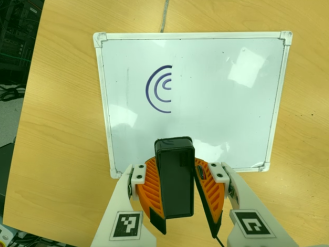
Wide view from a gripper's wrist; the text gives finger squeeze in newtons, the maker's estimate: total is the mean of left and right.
{"total": 8.4, "left": 9.5, "right": 7.3}